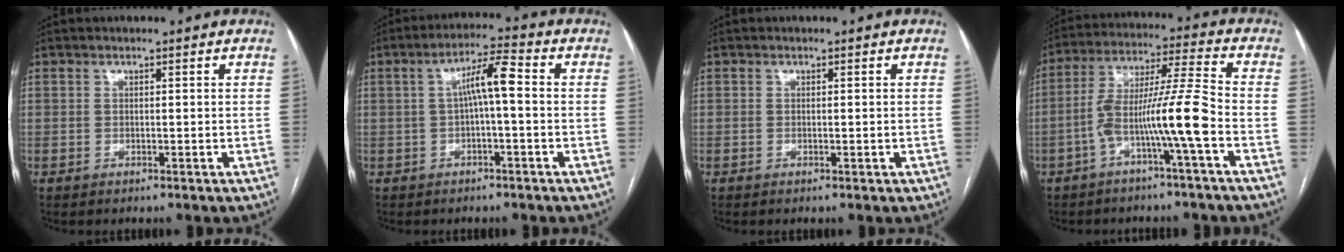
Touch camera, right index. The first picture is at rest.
{"total": 5.9, "force": [0.2, 0.7, 5.9], "torque": [-0.099, 0.023, 0.003]}
{"total": 0.8, "force": [-0.2, 0.5, 0.6], "torque": [-0.010, 0.001, 0.002]}
{"total": 10.8, "force": [-4.0, -1.0, 10.0], "torque": [-0.187, 0.023, -0.073]}